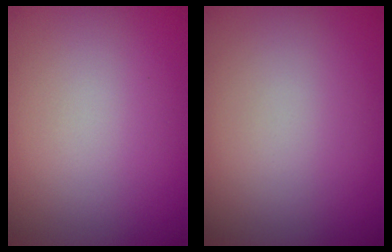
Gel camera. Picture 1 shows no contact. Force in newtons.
{"total": 0.0}